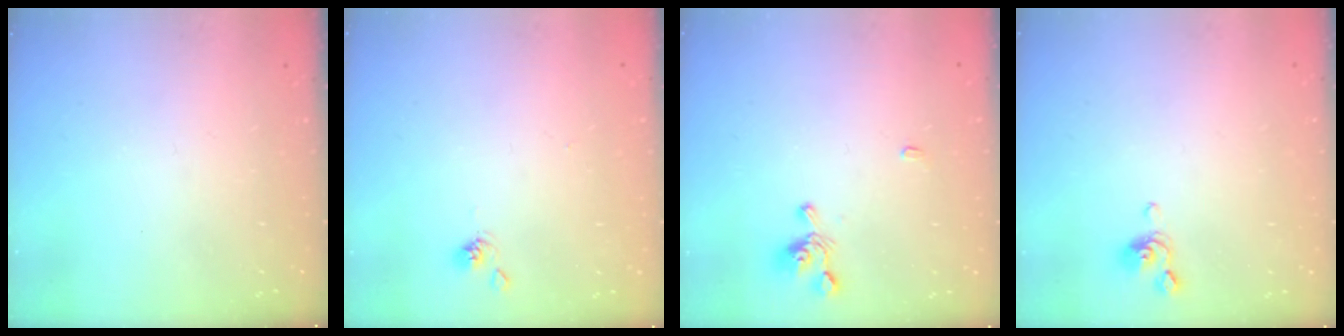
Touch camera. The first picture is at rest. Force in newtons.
{"total": 2.4, "press": 2.4, "slide": 0.2}
{"total": 2.3, "press": 2.3, "slide": 0.2}
{"total": 2.5, "press": 2.4, "slide": 0.6}